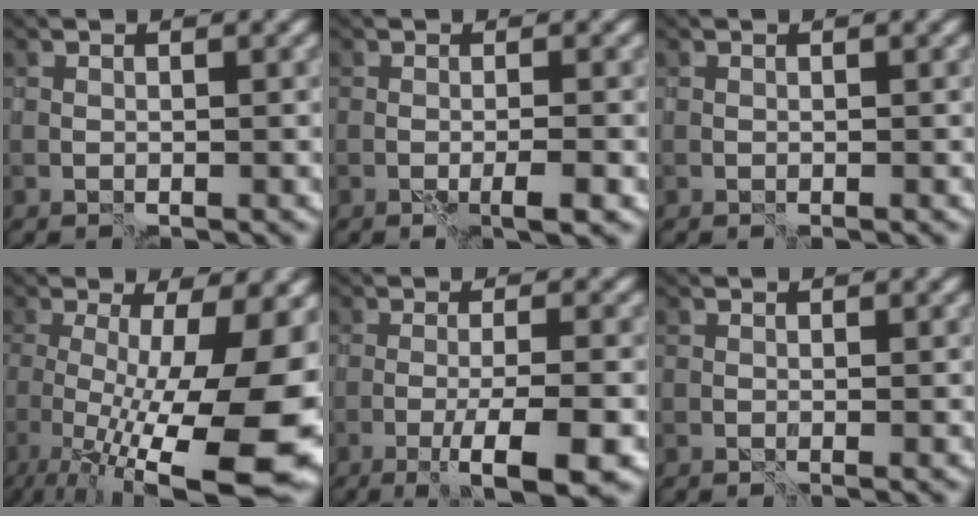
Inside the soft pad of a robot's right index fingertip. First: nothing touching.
{"total": 1.5, "force": [-0.5, -0.6, 1.2], "torque": [-0.017, -0.004, -0.010]}
{"total": 0.0}
{"total": 15.4, "force": [-3.4, 4.2, 14.4], "torque": [-0.208, -0.026, -0.039]}
{"total": 5.7, "force": [-2.8, 0.4, 5.0], "torque": [-0.065, 0.004, -0.049]}
{"total": 0.7, "force": [0.1, -0.6, -0.3], "torque": [0.008, 0.002, 0.002]}